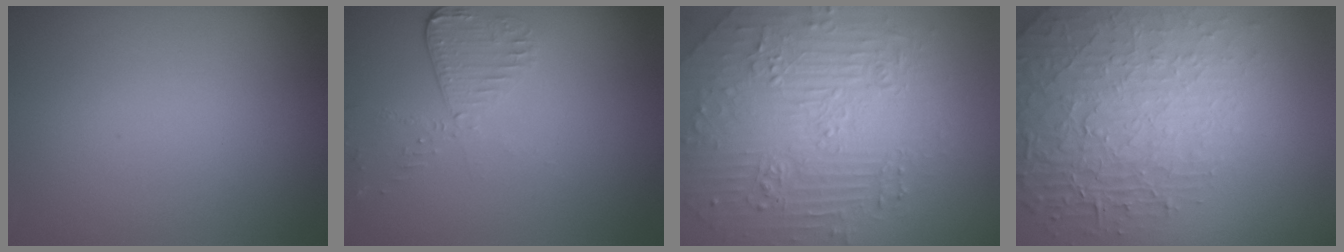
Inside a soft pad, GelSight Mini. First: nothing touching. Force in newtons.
{"total": 2.6, "press": 2.3, "slide": 1.2}
{"total": 5.3, "press": 5.0, "slide": 1.6}
{"total": 5.3, "press": 4.7, "slide": 2.5}